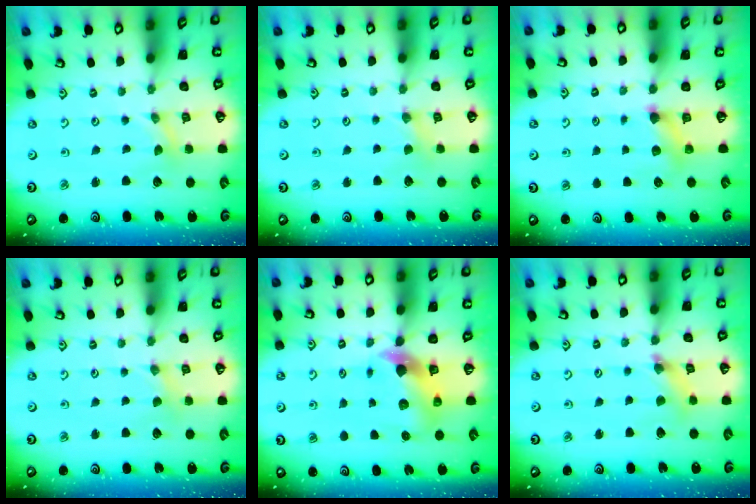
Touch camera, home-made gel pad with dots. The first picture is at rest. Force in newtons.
{"total": 1.4, "press": 1.4, "slide": 0.3}
{"total": 5.6, "press": 5.6, "slide": 0.6}
{"total": 0.0}
{"total": 6.5, "press": 6.5, "slide": 0.6}
{"total": 4.9, "press": 4.9, "slide": 0.6}